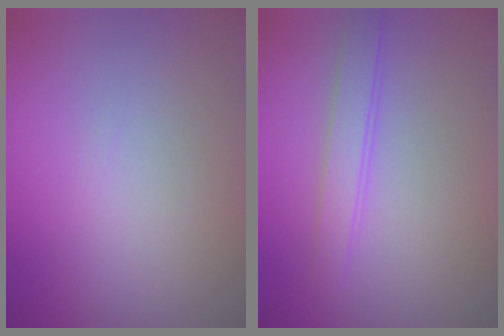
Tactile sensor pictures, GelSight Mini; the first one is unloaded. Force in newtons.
{"total": 2.1, "press": 2.1, "slide": 0.1}